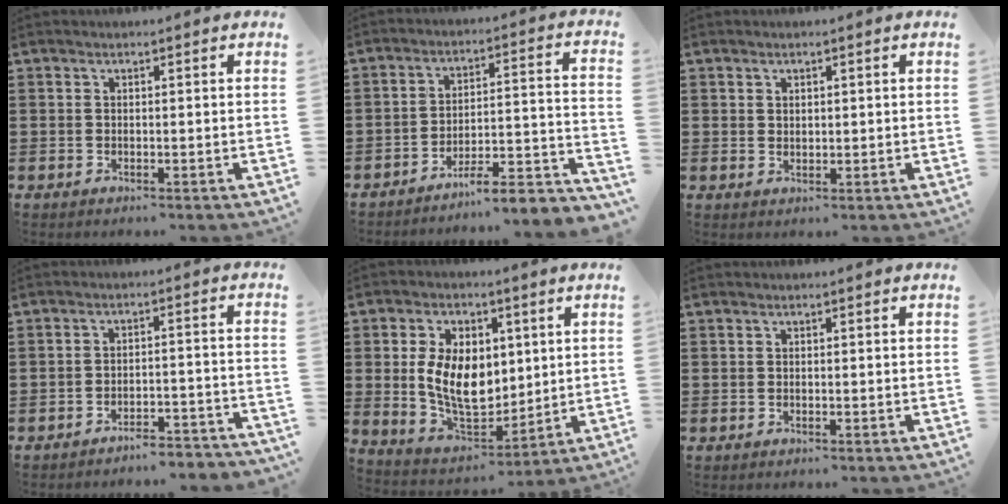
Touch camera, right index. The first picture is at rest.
{"total": 6.1, "force": [-5.7, 0.3, 2.3], "torque": [-0.035, -0.009, -0.112]}
{"total": 1.2, "force": [0.9, 0.8, 0.2], "torque": [-0.006, 0.004, 0.016]}
{"total": 3.9, "force": [-3.9, 0.1, 0.7], "torque": [-0.016, 0.002, -0.081]}
{"total": 9.9, "force": [1.2, 6.6, 7.3], "torque": [-0.153, 0.007, 0.020]}
{"total": 0.0}